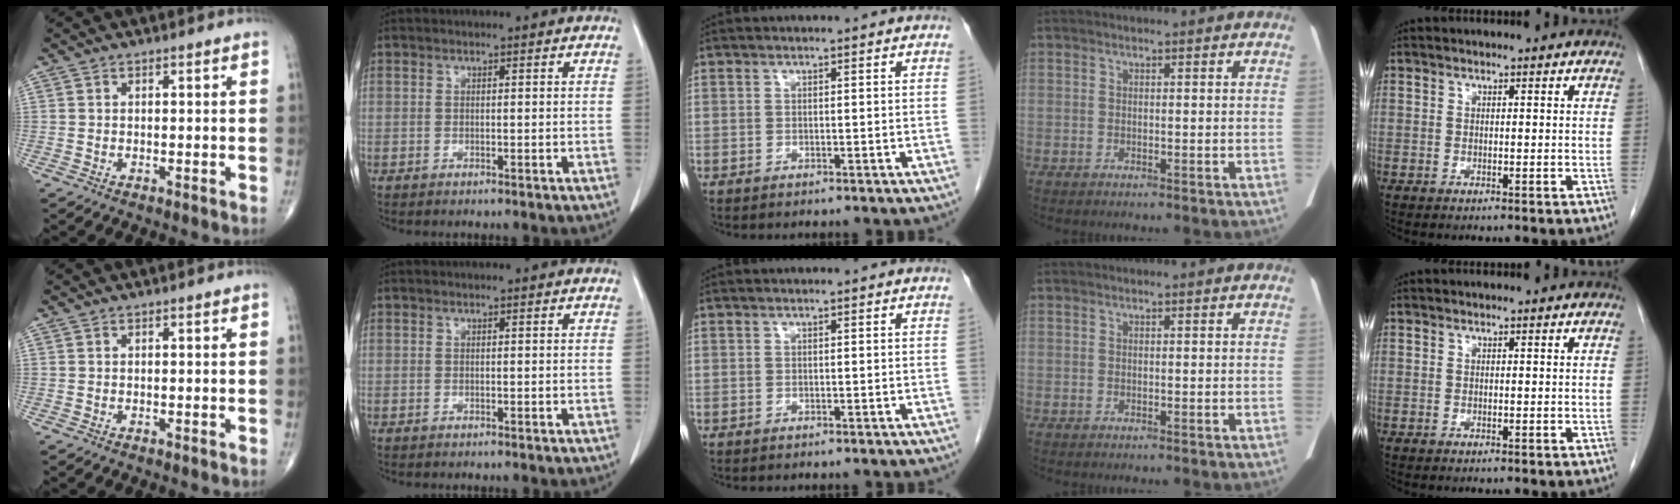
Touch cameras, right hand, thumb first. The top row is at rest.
{}